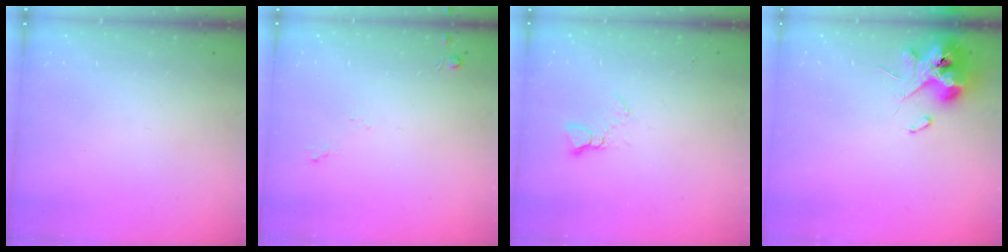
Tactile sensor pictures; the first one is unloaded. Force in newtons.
{"total": 4.9, "press": 4.8, "slide": 0.7}
{"total": 2.5, "press": 2.5, "slide": 0.3}
{"total": 12.1, "press": 11.9, "slide": 1.8}